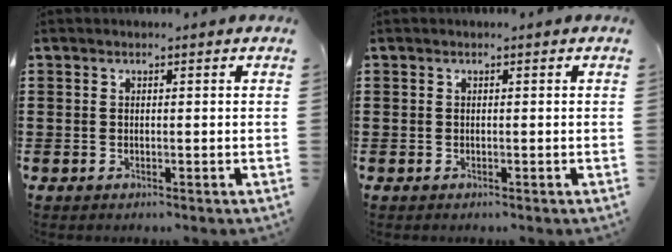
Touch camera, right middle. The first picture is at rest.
{"total": 0.0}